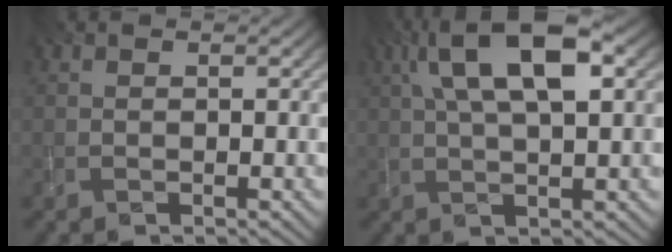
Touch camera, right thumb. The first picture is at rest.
{"total": 11.1, "force": [3.8, 4.0, 9.7], "torque": [-0.180, 0.012, 0.062]}